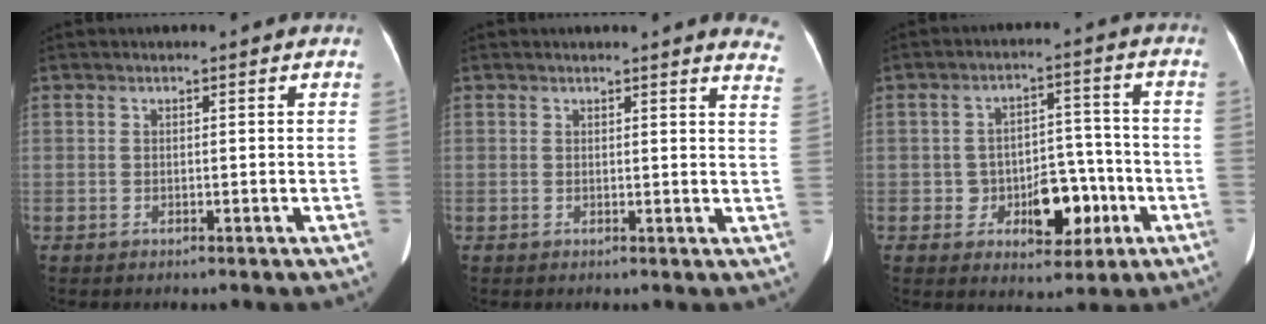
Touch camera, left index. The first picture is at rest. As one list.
[{"total": 6.4, "force": [6.1, 0.5, 2.0], "torque": [-0.006, -0.027, 0.031]}, {"total": 8.6, "force": [-3.1, 5.6, 5.8], "torque": [-0.075, 0.028, -0.036]}]